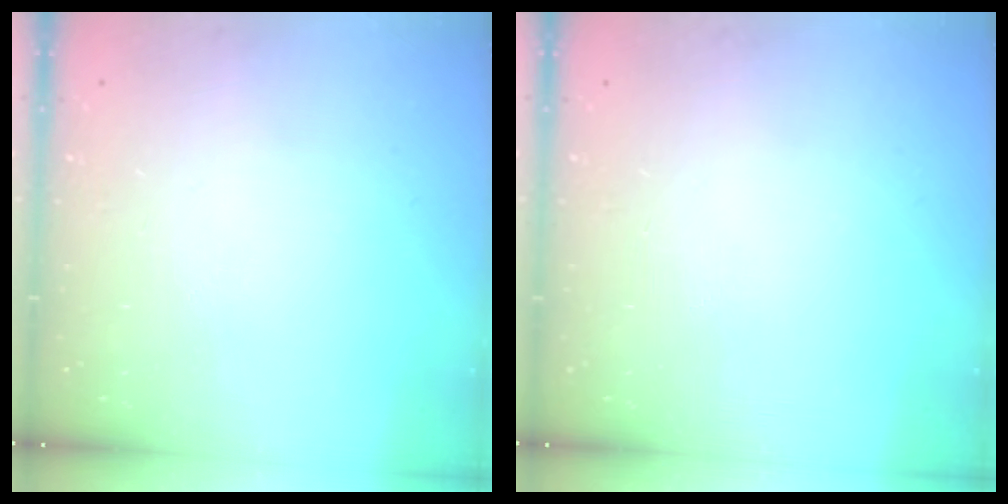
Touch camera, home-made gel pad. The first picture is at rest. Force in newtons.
{"total": 0.0}